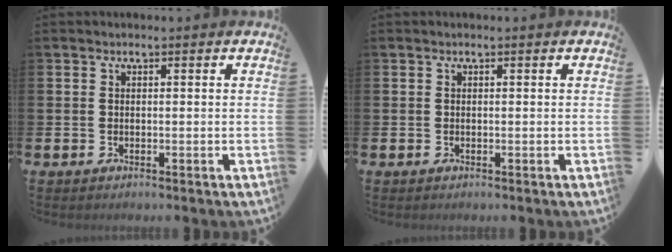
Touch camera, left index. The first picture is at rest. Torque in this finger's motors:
{"motor_torque": [-0.02, 0.01, 0.00, 0.02]}